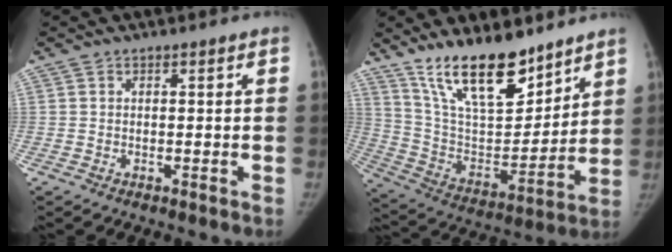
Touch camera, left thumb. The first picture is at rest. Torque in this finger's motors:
{"motor_torque": [0.35, 0.32, 1.41, -1.37, 0.12]}